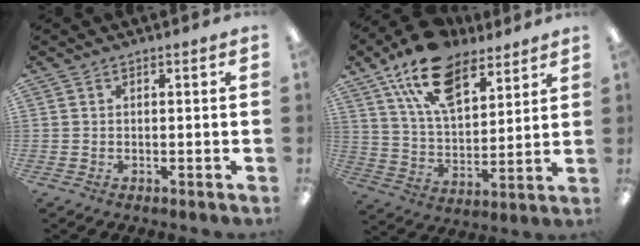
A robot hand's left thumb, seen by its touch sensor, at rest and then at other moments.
{"total": 17.5, "force": [11.4, 9.0, 9.7], "torque": [-0.176, -0.047, 0.208]}